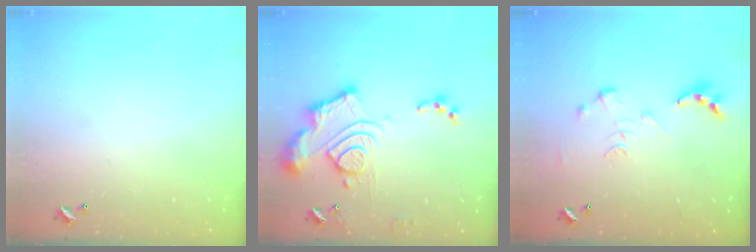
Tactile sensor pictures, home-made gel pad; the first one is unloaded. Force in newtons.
{"total": 16.2, "press": 16.1, "slide": 1.9}
{"total": 0.0}